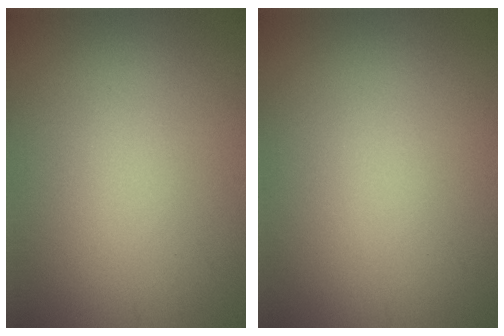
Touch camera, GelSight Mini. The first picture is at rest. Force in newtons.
{"total": 0.0}